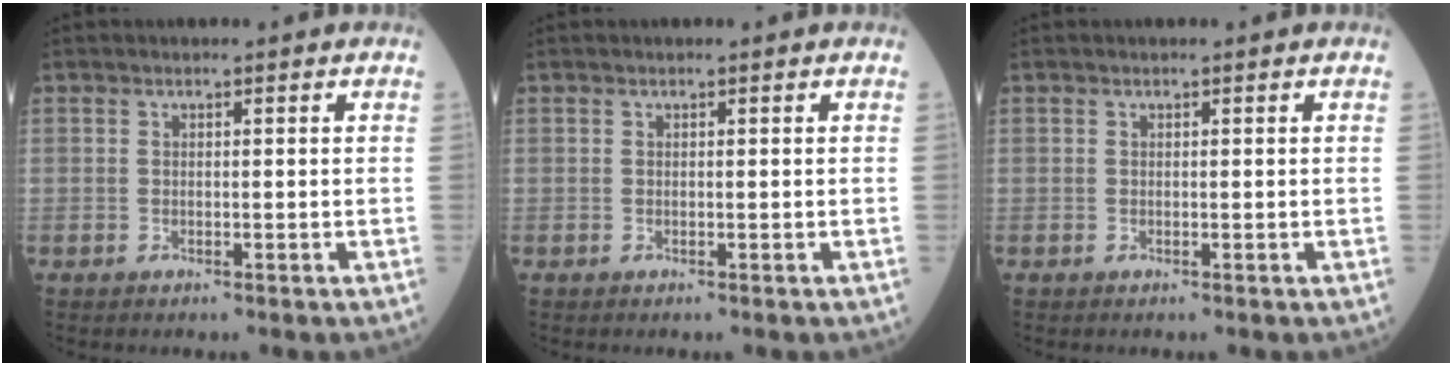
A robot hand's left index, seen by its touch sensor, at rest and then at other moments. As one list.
[{"total": 0.0}, {"total": 0.0}]